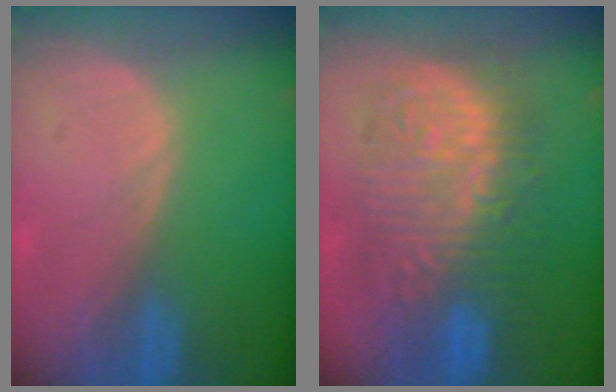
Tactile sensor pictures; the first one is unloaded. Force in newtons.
{"total": 12.8, "press": 12.7, "slide": 1.2}